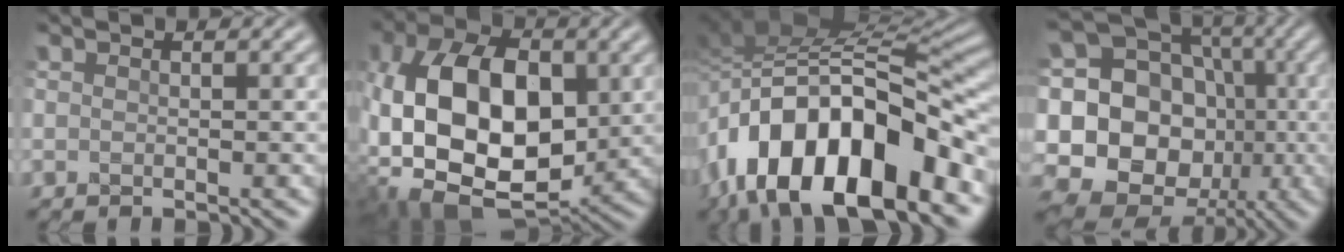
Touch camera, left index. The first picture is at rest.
{"total": 14.5, "force": [0.5, 9.4, 11.1], "torque": [-0.203, 0.000, 0.014]}
{"total": 15.0, "force": [-6.9, 7.6, 10.9], "torque": [-0.178, 0.014, -0.123]}
{"total": 20.9, "force": [-2.2, 18.8, 9.0], "torque": [-0.207, 0.019, -0.062]}